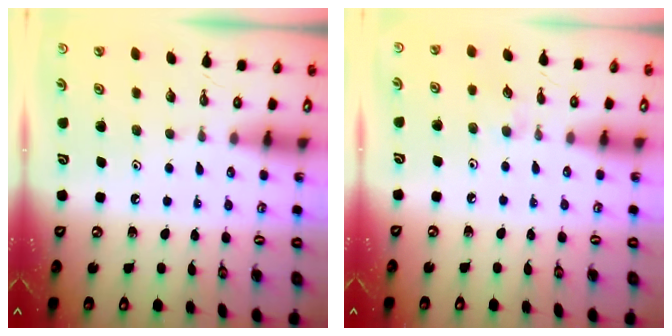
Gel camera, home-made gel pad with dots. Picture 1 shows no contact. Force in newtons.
{"total": 2.6, "press": 2.6, "slide": 0.4}